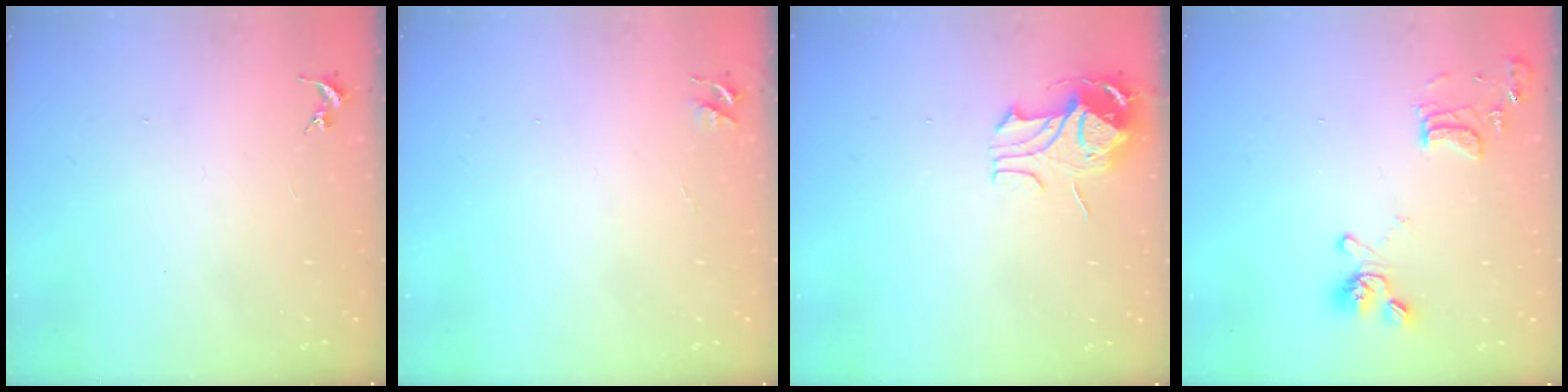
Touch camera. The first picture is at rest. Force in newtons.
{"total": 3.5, "press": 3.5, "slide": 0.4}
{"total": 10.7, "press": 10.7, "slide": 1.2}
{"total": 13.8, "press": 13.6, "slide": 2.2}